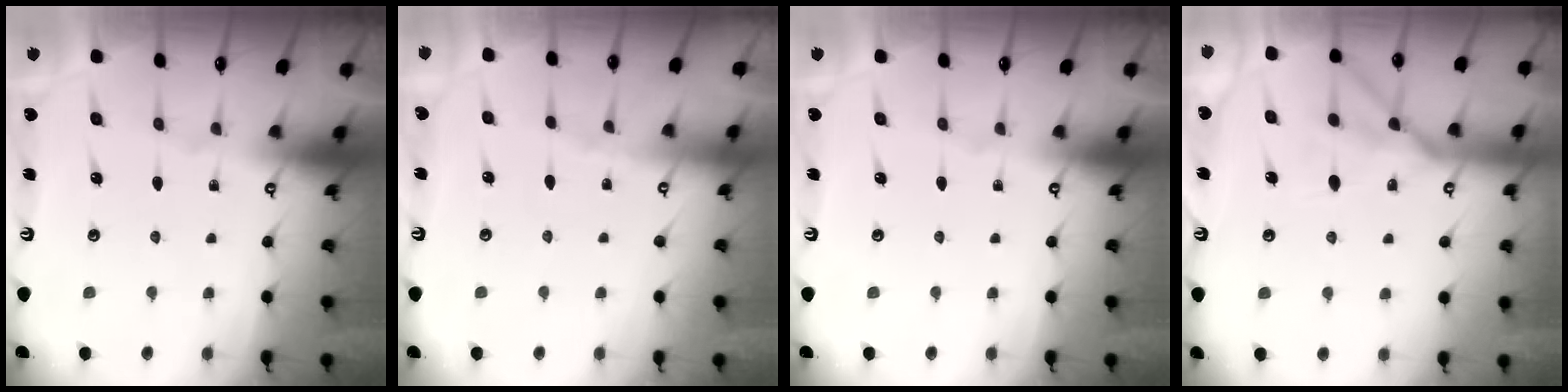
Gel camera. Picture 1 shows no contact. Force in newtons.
{"total": 0.7, "press": 0.6, "slide": 0.3}
{"total": 0.0}
{"total": 13.0, "press": 13.0, "slide": 1.2}